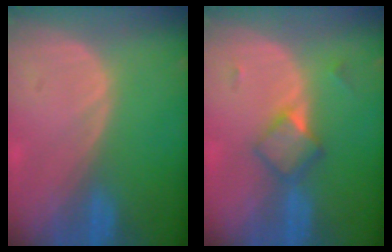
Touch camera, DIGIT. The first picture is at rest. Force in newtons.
{"total": 4.7, "press": 4.2, "slide": 2.0}